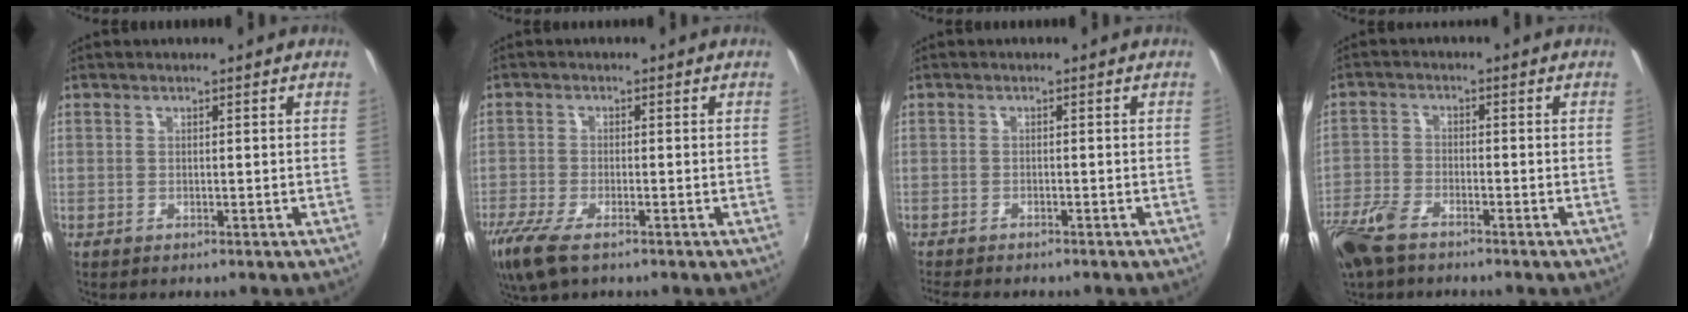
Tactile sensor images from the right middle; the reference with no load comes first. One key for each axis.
{"total": 9.5, "fx": -6.3, "fy": 3.2, "fz": 6.3, "tx": -0.153, "ty": -0.039, "tz": -0.121}
{"total": 4.8, "fx": -4.2, "fy": 1.1, "fz": 2.0, "tx": -0.049, "ty": -0.019, "tz": -0.070}
{"total": 8.3, "fx": -6.0, "fy": 3.3, "fz": 4.6, "tx": -0.120, "ty": -0.014, "tz": -0.125}